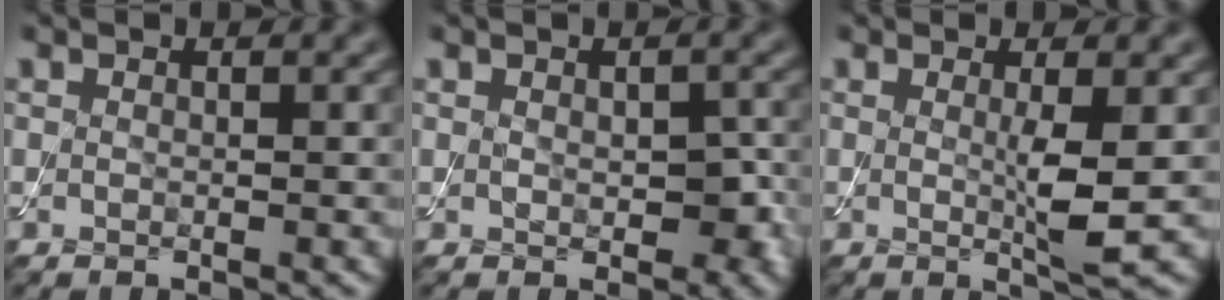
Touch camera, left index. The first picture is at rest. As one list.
[{"total": 2.9, "force": [-0.2, 1.8, 2.3], "torque": [-0.036, -0.009, 0.002]}, {"total": 3.0, "force": [0.1, 0.2, 2.9], "torque": [-0.053, -0.011, 0.002]}]